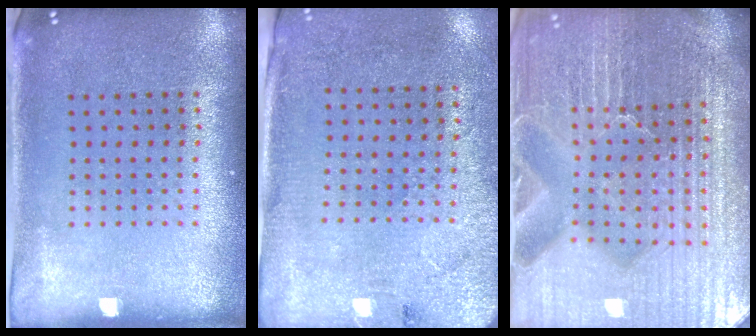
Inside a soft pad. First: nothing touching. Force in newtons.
{"total": 2.7, "press": 2.3, "slide": 1.5}
{"total": 6.5, "press": 5.8, "slide": 3.0}